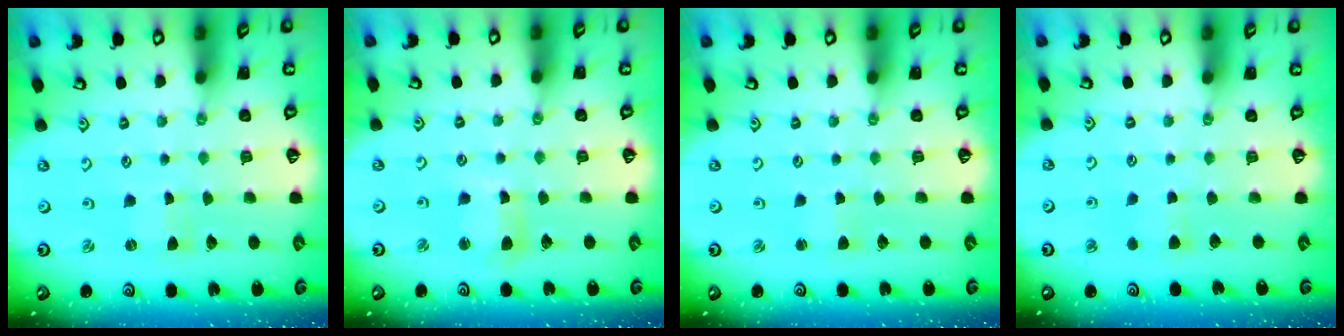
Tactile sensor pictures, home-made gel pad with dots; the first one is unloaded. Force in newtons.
{"total": 5.5, "press": 5.4, "slide": 0.8}
{"total": 2.2, "press": 2.2, "slide": 0.3}
{"total": 5.0, "press": 4.9, "slide": 0.7}